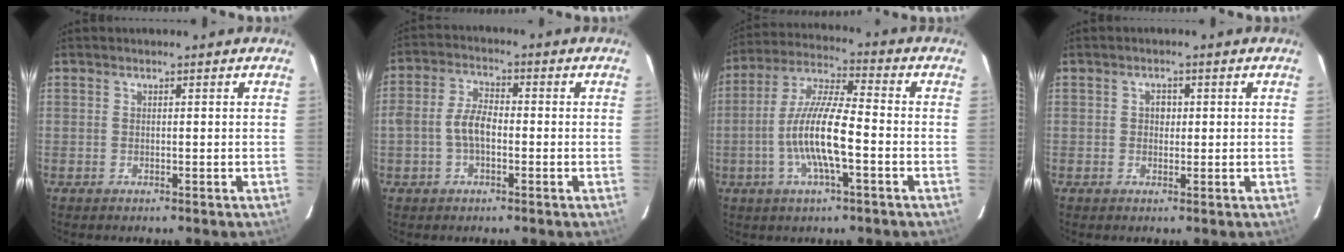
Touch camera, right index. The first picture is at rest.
{"total": 5.5, "force": [-1.4, 3.1, 4.3], "torque": [-0.088, 0.014, -0.025]}
{"total": 12.4, "force": [-3.5, 2.3, 11.7], "torque": [-0.238, -0.001, -0.068]}
{"total": 1.7, "force": [0.1, 1.5, 0.7], "torque": [-0.010, 0.007, 0.001]}